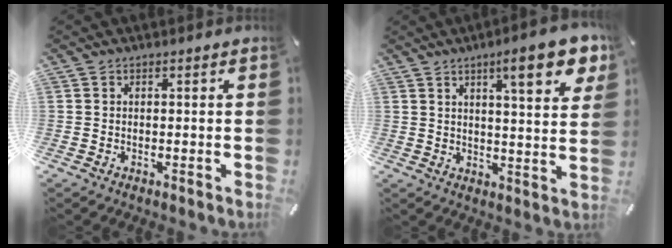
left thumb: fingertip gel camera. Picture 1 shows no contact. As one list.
[{"total": 12.2, "force": [6.9, 3.1, 9.7], "torque": [-0.132, -0.030, 0.106]}]